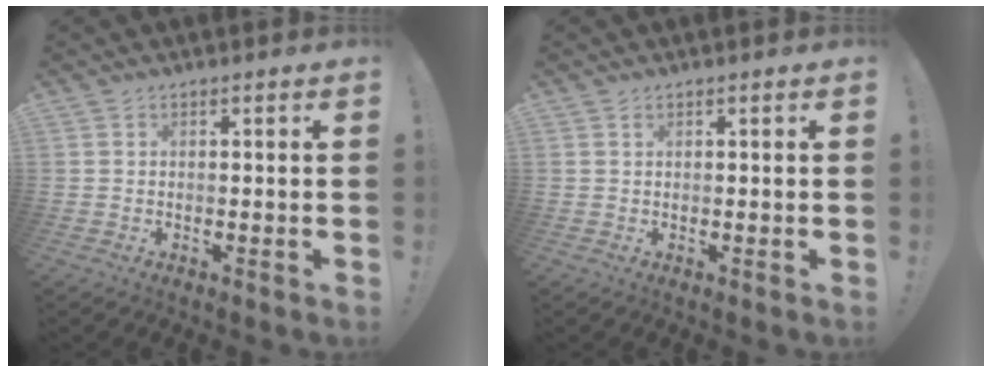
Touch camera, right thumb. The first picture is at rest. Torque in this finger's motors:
{"motor_torque": [0.02, 0.15, 0.28, -0.24, 0.01]}